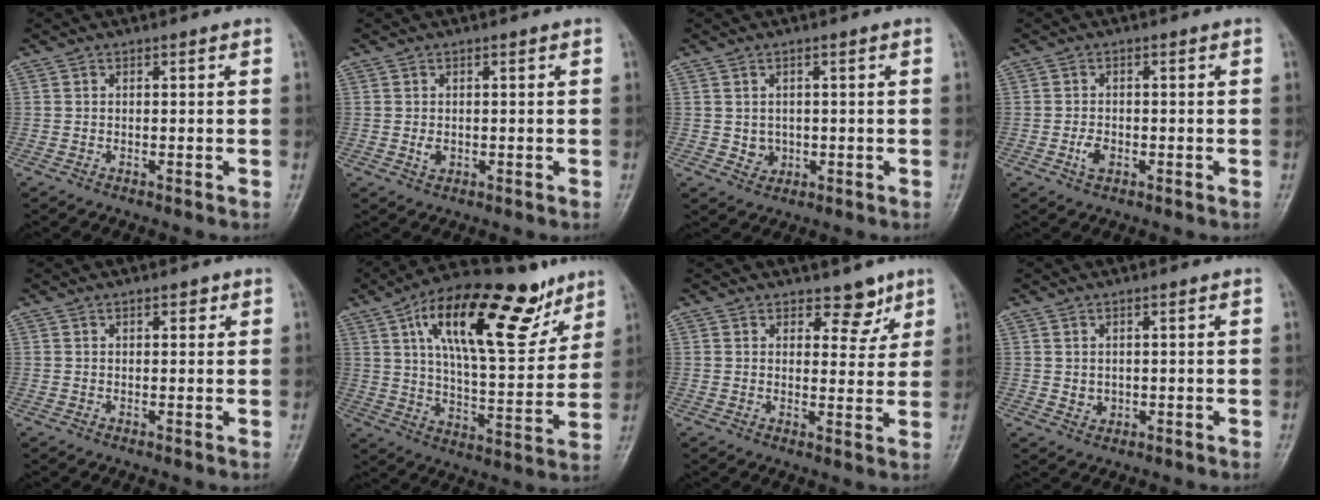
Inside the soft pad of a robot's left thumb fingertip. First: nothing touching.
{"total": 1.5, "force": [-0.1, 1.1, 0.9], "torque": [-0.014, -0.001, 0.002]}
{"total": 2.5, "force": [0.0, 2.3, 1.0], "torque": [-0.007, 0.000, 0.008]}
{"total": 2.5, "force": [-0.9, 1.7, 1.7], "torque": [-0.030, 0.002, -0.016]}
{"total": 1.7, "force": [1.0, 0.9, 1.0], "torque": [-0.004, -0.002, 0.010]}
{"total": 24.7, "force": [12.9, 9.6, 18.7], "torque": [-0.259, -0.031, 0.215]}
{"total": 5.0, "force": [3.6, 2.9, 1.9], "torque": [0.010, -0.023, 0.050]}
{"total": 1.8, "force": [0.3, 1.5, 0.8], "torque": [-0.010, -0.004, 0.012]}